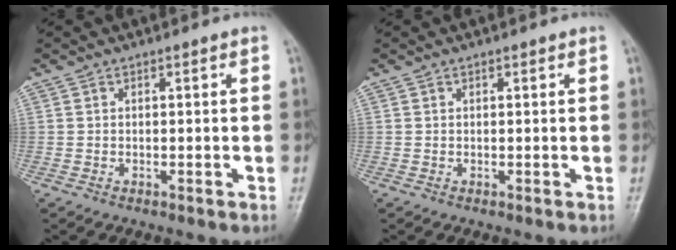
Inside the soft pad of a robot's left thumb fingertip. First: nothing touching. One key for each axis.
{"total": 0.6, "fx": 0.4, "fy": 0.3, "fz": 0.4, "tx": -0.004, "ty": -0.001, "tz": 0.003}